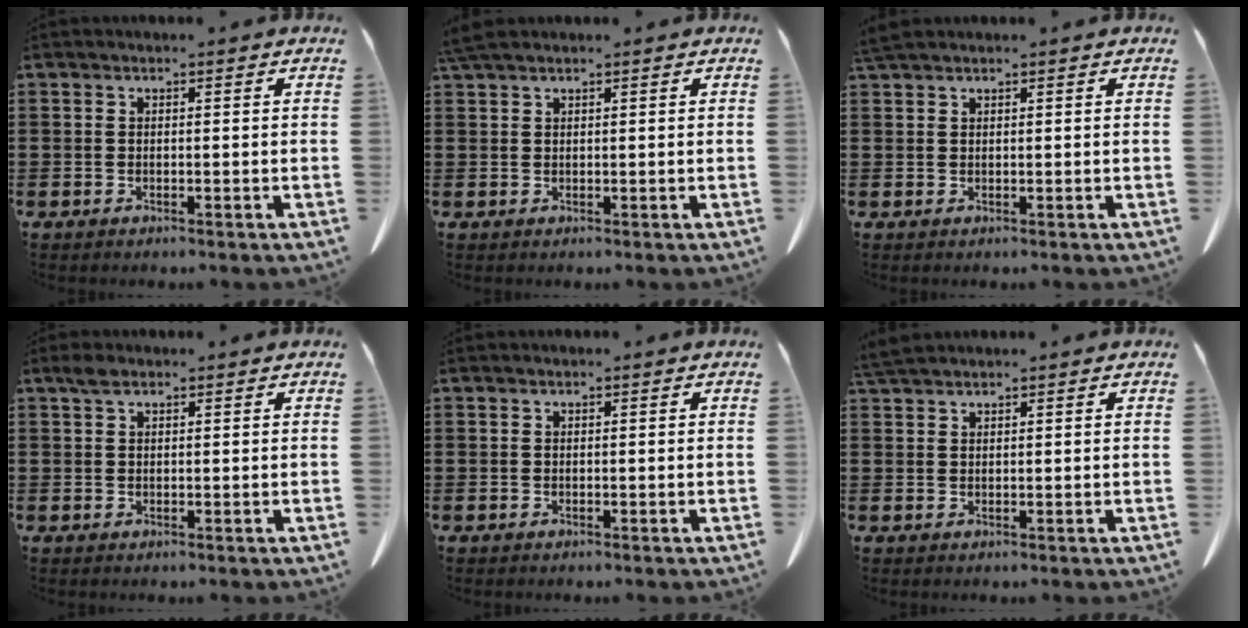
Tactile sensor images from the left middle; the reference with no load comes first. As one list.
[{"total": 2.0, "force": [1.6, 0.2, 1.2], "torque": [-0.028, -0.001, 0.031]}, {"total": 1.6, "force": [1.4, 0.1, 0.8], "torque": [-0.019, -0.001, 0.027]}, {"total": 1.6, "force": [0.9, 0.8, 1.0], "torque": [-0.025, 0.003, 0.018]}, {"total": 0.0}, {"total": 2.2, "force": [2.0, 0.2, 1.0], "torque": [-0.025, 0.001, 0.040]}]